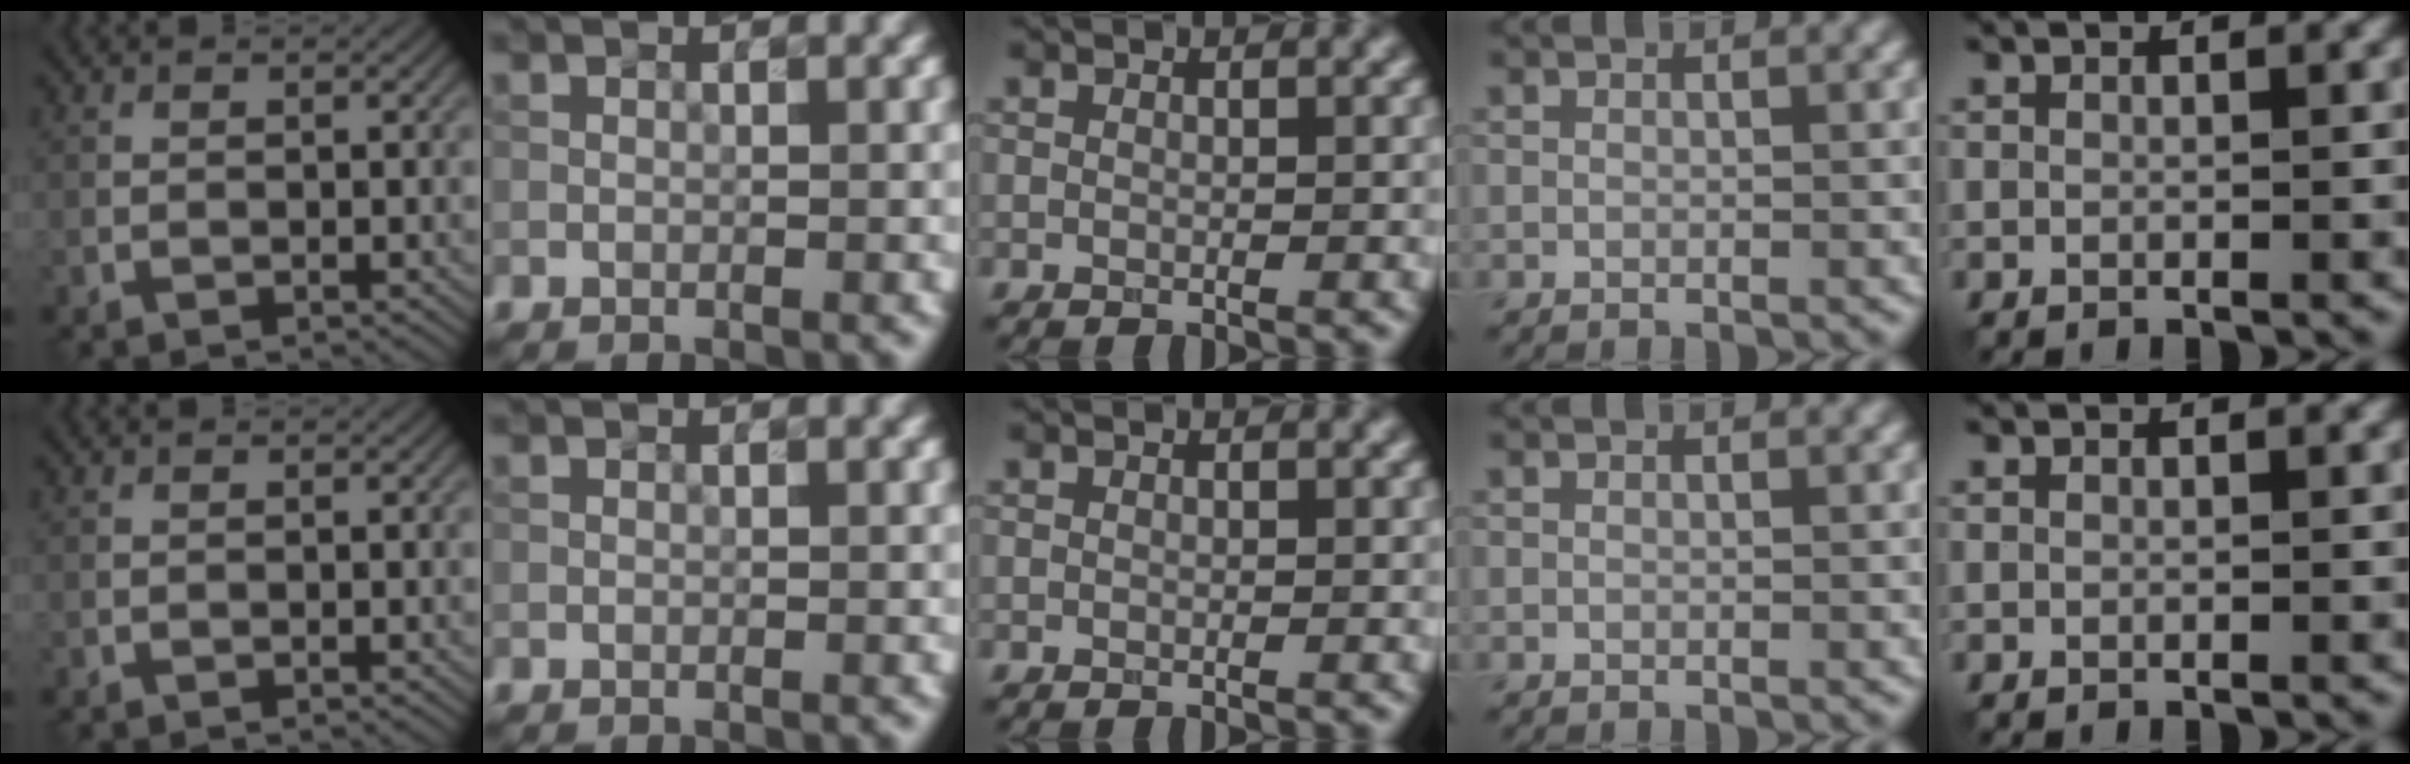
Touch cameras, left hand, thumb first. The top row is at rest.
{}